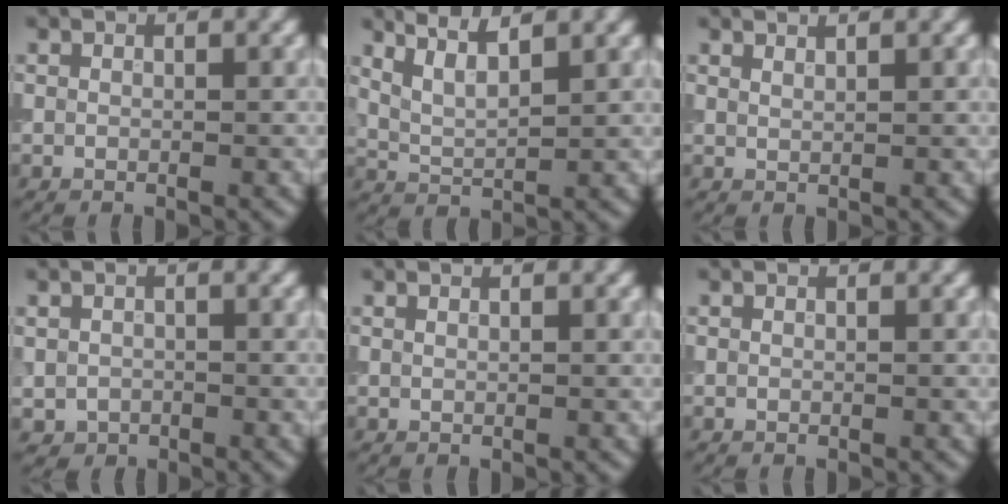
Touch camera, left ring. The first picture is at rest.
{"total": 3.5, "force": [3.0, 0.6, 1.8], "torque": [-0.035, 0.022, 0.054]}
{"total": 1.1, "force": [1.1, 0.1, 0.2], "torque": [0.004, 0.005, 0.015]}
{"total": 0.8, "force": [-0.2, 0.7, -0.3], "torque": [0.005, 0.005, 0.001]}
{"total": 0.8, "force": [0.5, 0.3, 0.5], "torque": [-0.001, 0.006, 0.001]}
{"total": 0.0}